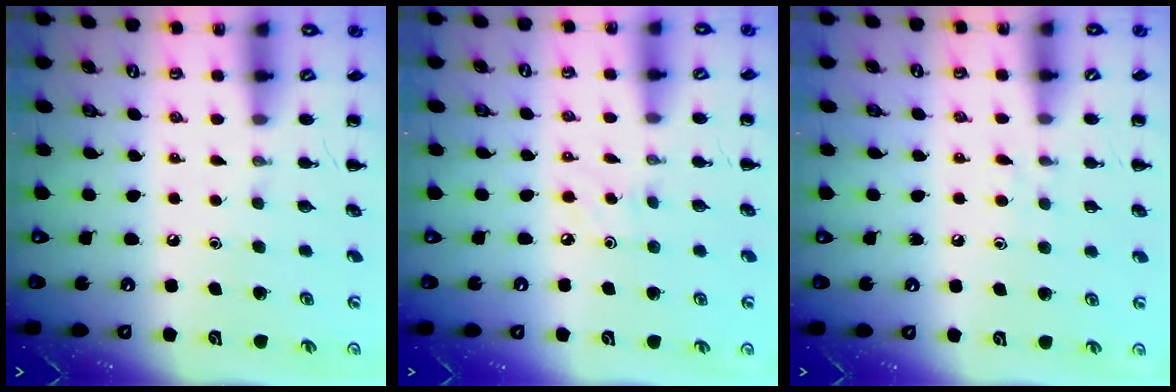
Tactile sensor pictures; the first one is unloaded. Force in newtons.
{"total": 2.7, "press": 2.5, "slide": 0.9}
{"total": 3.5, "press": 3.3, "slide": 1.3}